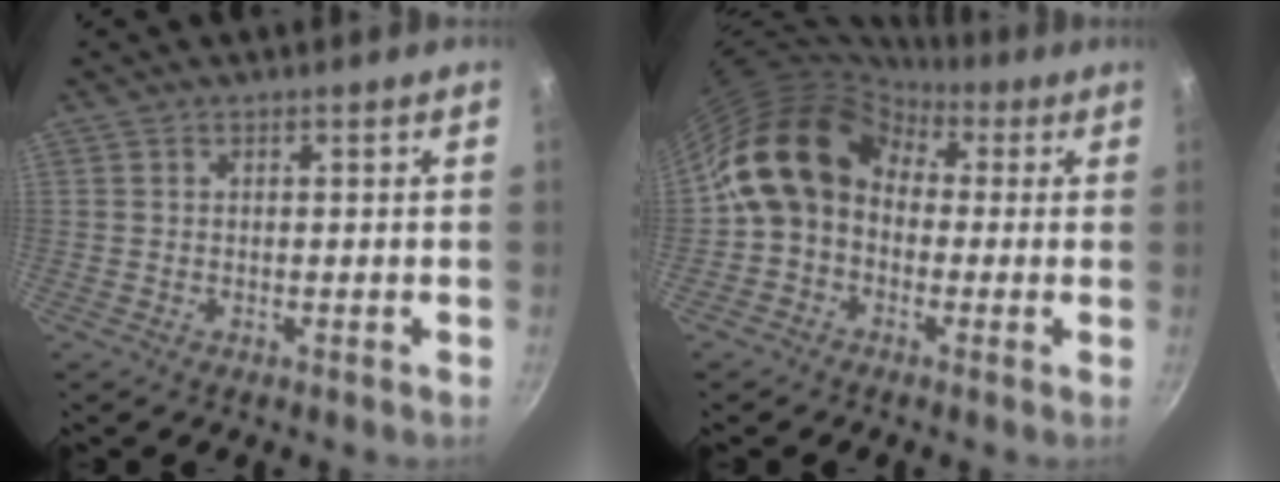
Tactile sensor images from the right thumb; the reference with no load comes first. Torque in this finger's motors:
{"motor_torque": [-0.37, 1.41, 0.95, -0.91, 0.23]}